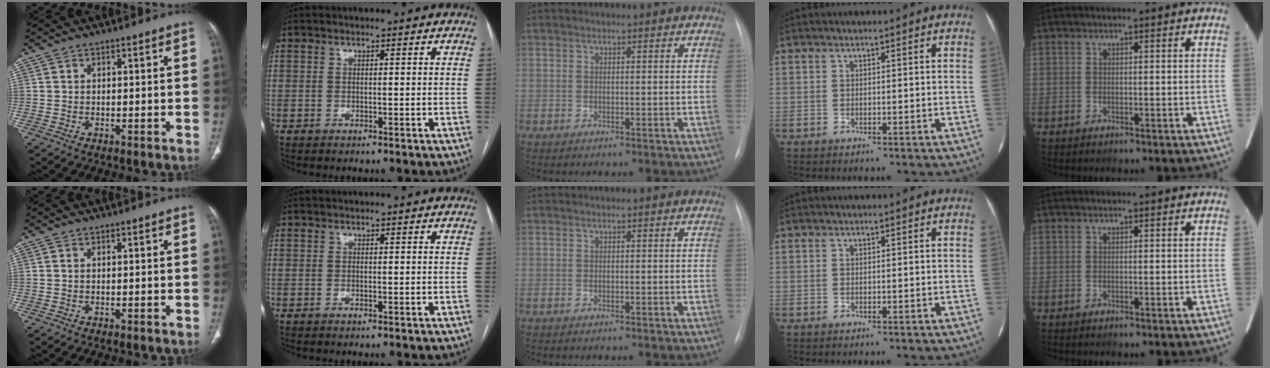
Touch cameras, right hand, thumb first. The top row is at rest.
{}